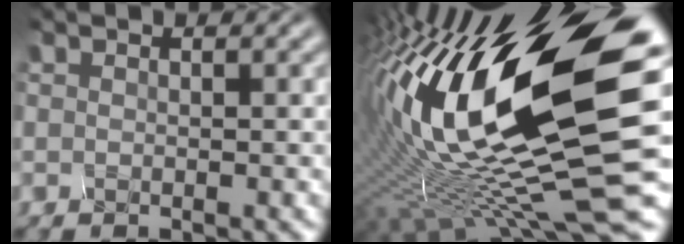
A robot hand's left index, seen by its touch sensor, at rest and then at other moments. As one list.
[{"total": 19.1, "force": [2.2, 6.5, 17.8], "torque": [-0.331, -0.005, 0.034]}]